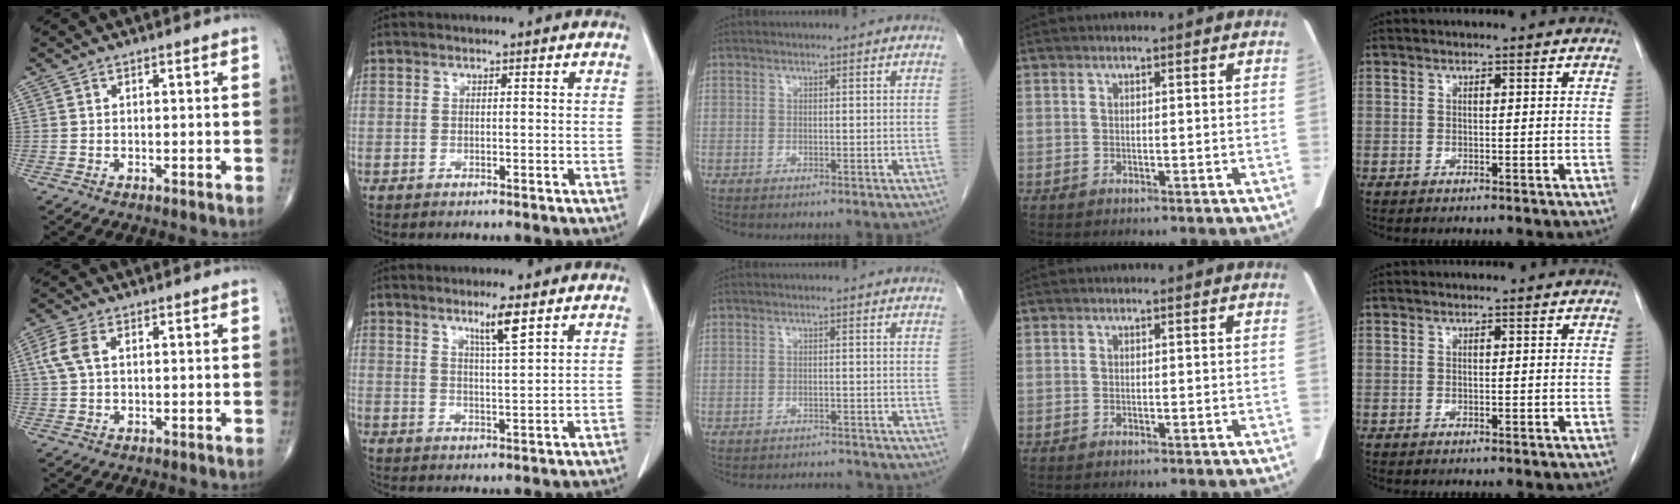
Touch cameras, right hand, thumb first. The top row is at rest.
{"thumb": {"total": 4.9, "force": [1.3, 2.7, 3.8], "torque": [-0.101, 0.014, 0.025]}, "index": {"total": 4.3, "force": [2.7, -0.3, 3.2], "torque": [-0.060, -0.007, 0.051]}, "middle": {"total": 5.6, "force": [-5.4, 1.0, 0.6], "torque": [-0.009, 0.001, -0.070]}}